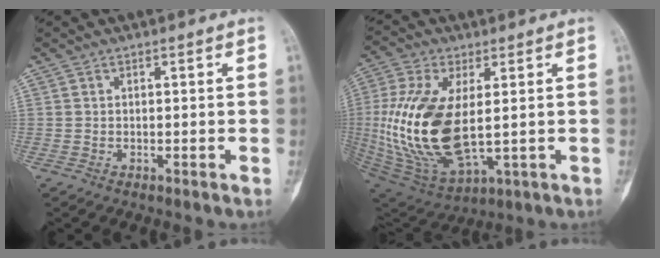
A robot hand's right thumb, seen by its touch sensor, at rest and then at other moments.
{"total": 21.2, "force": [0.3, 10.3, 18.5], "torque": [-0.394, -0.020, 0.025]}